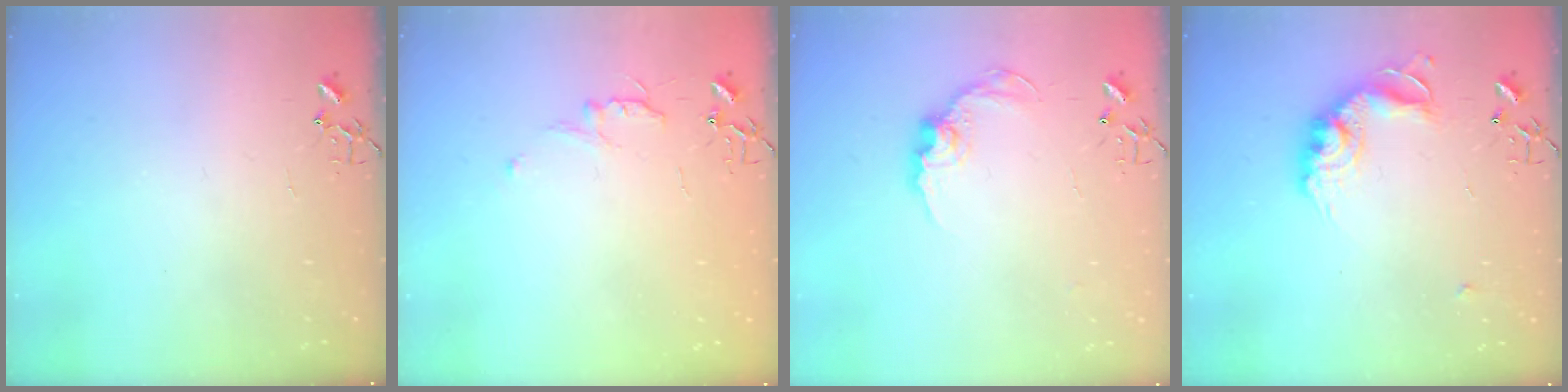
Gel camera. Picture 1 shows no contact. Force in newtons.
{"total": 6.0, "press": 6.0, "slide": 0.7}
{"total": 10.7, "press": 10.7, "slide": 0.5}
{"total": 14.7, "press": 14.7, "slide": 0.8}